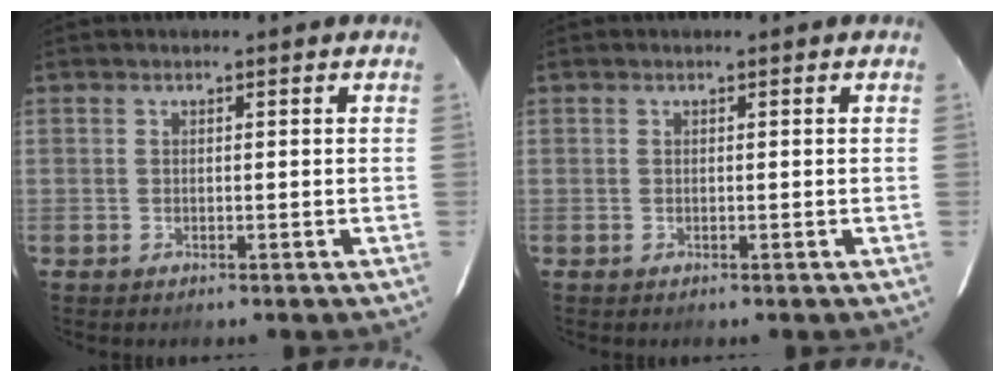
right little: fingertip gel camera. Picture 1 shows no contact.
{"total": 0.0}